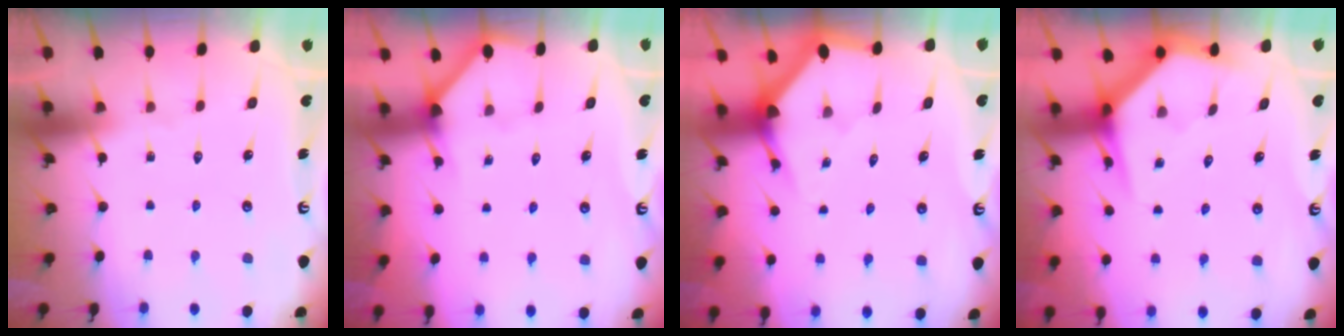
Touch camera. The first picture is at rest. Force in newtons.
{"total": 2.9, "press": 2.9, "slide": 0.2}
{"total": 3.4, "press": 3.4, "slide": 0.2}
{"total": 5.6, "press": 5.6, "slide": 0.4}